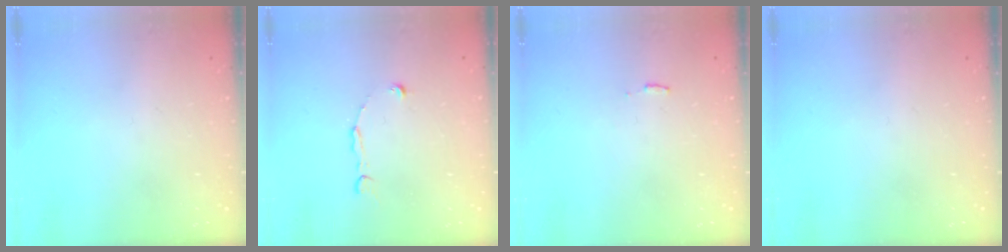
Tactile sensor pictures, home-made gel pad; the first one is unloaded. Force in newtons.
{"total": 1.9, "press": 1.9, "slide": 0.2}
{"total": 3.0, "press": 3.0, "slide": 0.2}
{"total": 0.0}